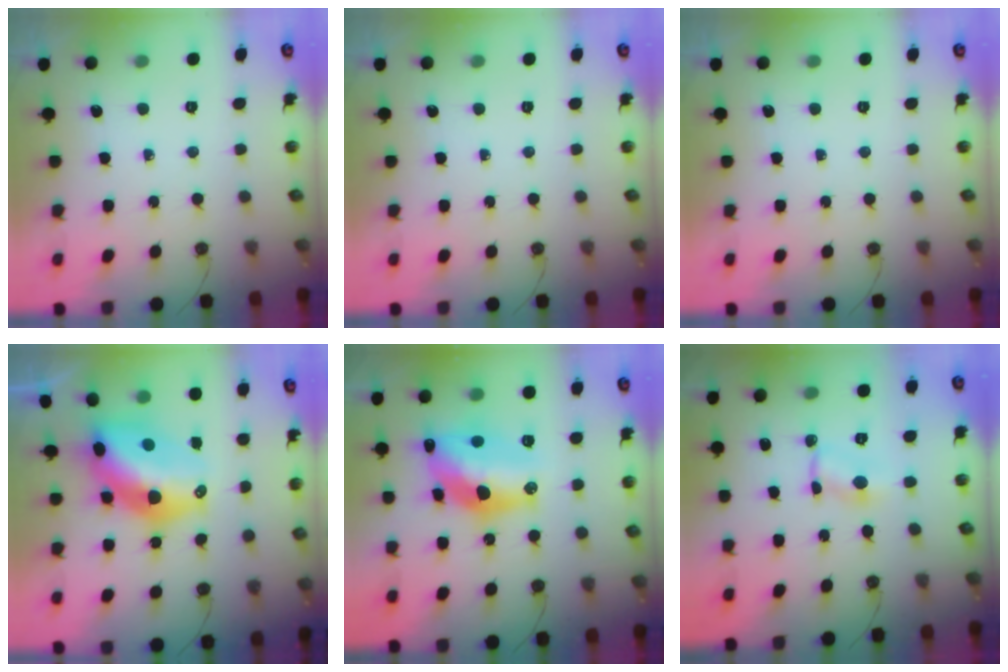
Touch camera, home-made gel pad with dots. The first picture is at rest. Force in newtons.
{"total": 0.0}
{"total": 0.0}
{"total": 14.2, "press": 14.1, "slide": 1.1}
{"total": 17.3, "press": 16.7, "slide": 4.5}
{"total": 1.9, "press": 1.9, "slide": 0.2}